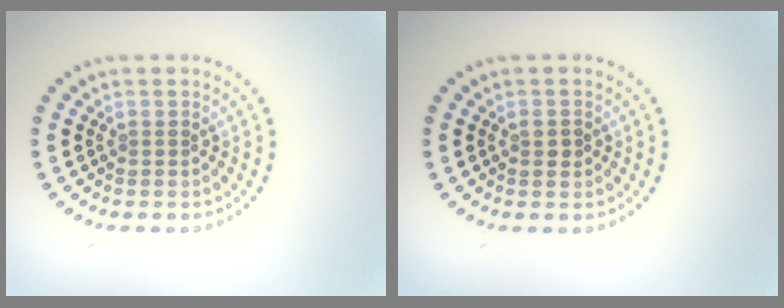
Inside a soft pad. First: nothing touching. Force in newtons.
{"total": 1.1, "press": 1.1, "slide": 0.1}